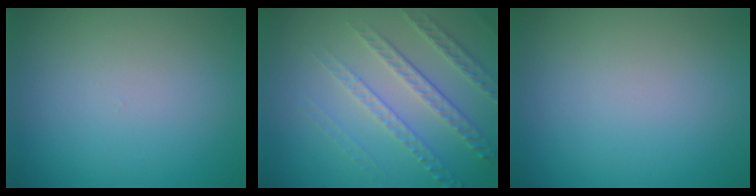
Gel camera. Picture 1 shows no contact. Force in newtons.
{"total": 4.5, "press": 3.4, "slide": 3.0}
{"total": 0.0}